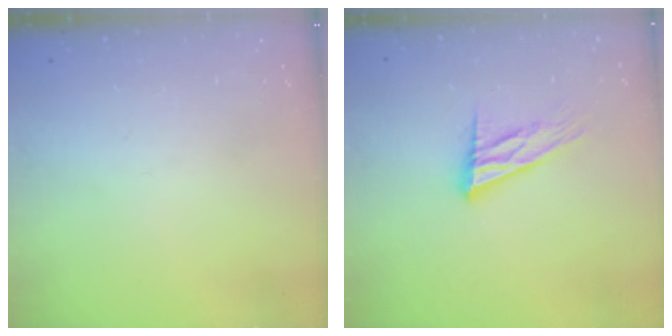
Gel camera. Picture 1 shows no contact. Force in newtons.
{"total": 15.2, "press": 15.0, "slide": 2.7}